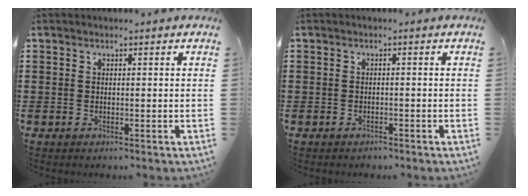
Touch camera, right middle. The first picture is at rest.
{"total": 0.8, "force": [-0.8, 0.3, 0.0], "torque": [-0.001, 0.001, -0.017]}